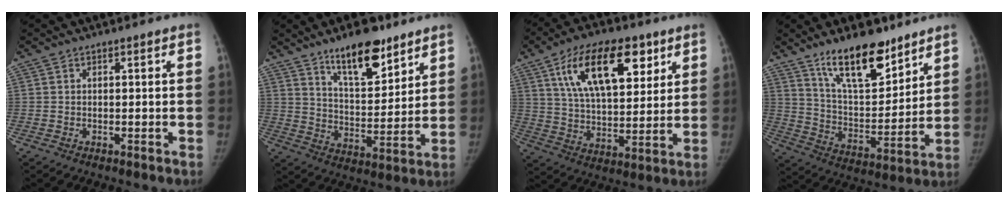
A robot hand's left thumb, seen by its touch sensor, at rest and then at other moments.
{"total": 14.0, "force": [9.9, 5.3, 8.3], "torque": [-0.096, -0.076, 0.173]}
{"total": 19.7, "force": [9.3, 9.7, 14.5], "torque": [-0.200, -0.032, 0.163]}
{"total": 16.3, "force": [11.7, 6.2, 9.5], "torque": [-0.112, -0.086, 0.209]}